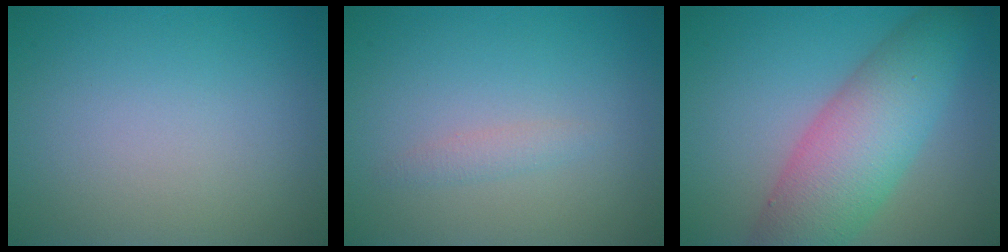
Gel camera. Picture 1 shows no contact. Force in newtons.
{"total": 1.0, "press": 1.0, "slide": 0.0}
{"total": 8.4, "press": 8.4, "slide": 0.3}